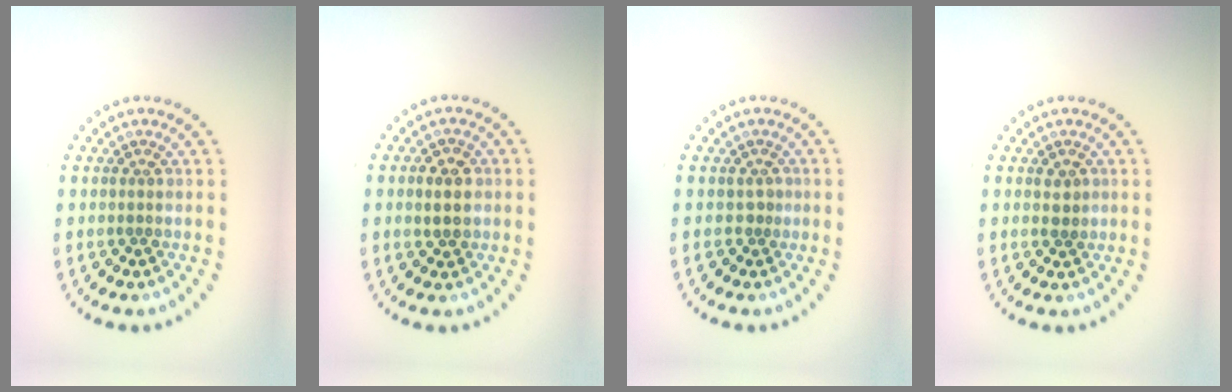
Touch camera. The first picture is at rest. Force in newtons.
{"total": 2.1, "press": 2.1, "slide": 0.1}
{"total": 0.6, "press": 0.4, "slide": 0.5}
{"total": 1.1, "press": 1.1, "slide": 0.4}